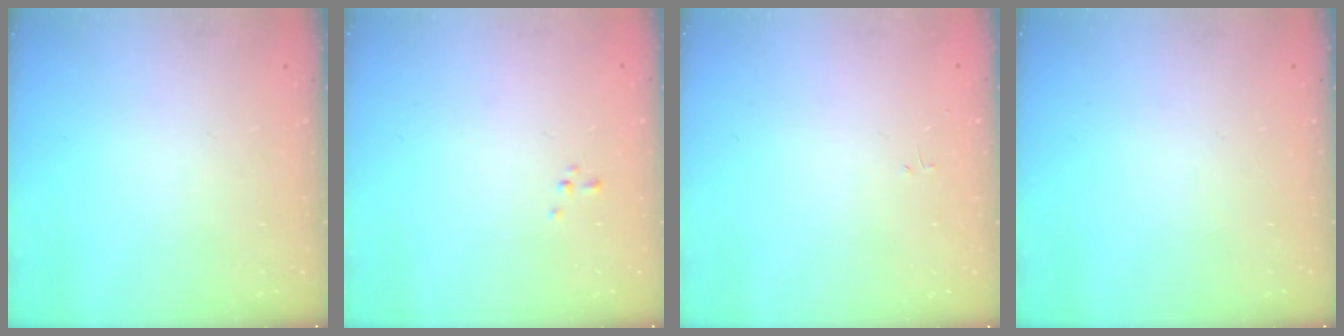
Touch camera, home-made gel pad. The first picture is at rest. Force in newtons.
{"total": 0.7, "press": 0.6, "slide": 0.1}
{"total": 0.0}
{"total": 0.0}